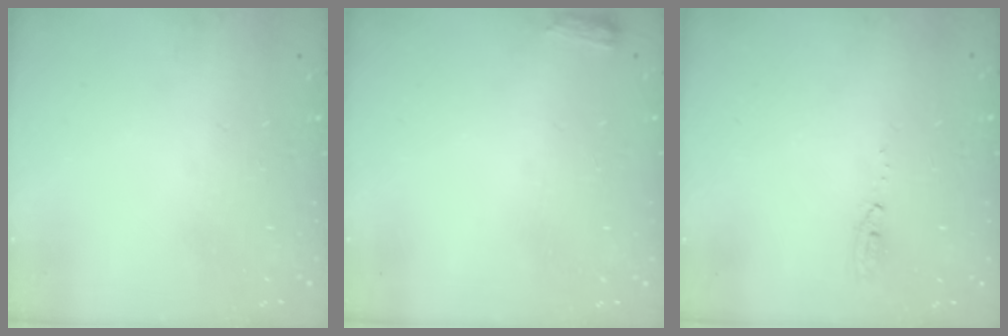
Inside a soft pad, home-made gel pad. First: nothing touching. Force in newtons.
{"total": 3.3, "press": 3.2, "slide": 0.5}
{"total": 11.2, "press": 5.8, "slide": 9.6}